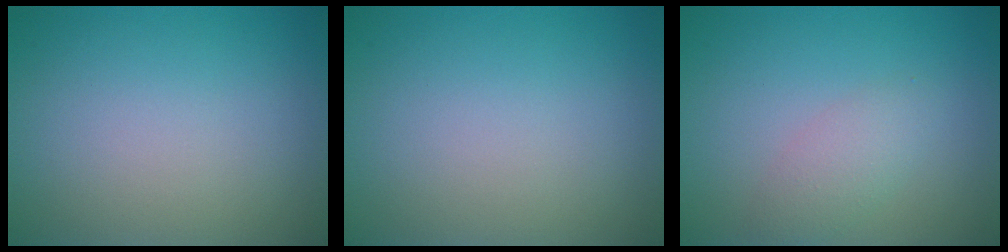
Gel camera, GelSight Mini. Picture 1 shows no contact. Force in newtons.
{"total": 0.0}
{"total": 2.1, "press": 2.1, "slide": 0.0}